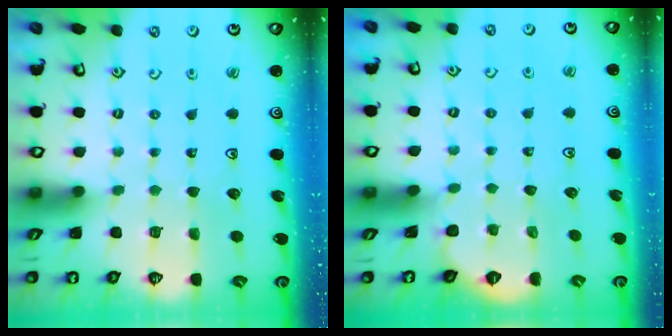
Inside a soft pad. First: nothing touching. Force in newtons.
{"total": 2.3, "press": 2.3, "slide": 0.1}